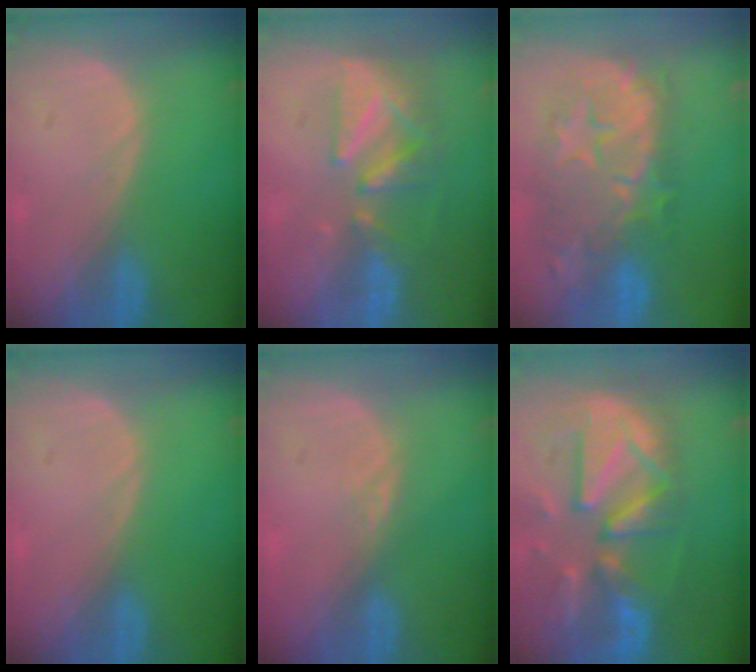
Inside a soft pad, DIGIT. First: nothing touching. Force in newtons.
{"total": 8.7, "press": 7.7, "slide": 3.9}
{"total": 11.7, "press": 10.7, "slide": 4.8}
{"total": 0.0}
{"total": 1.5, "press": 1.3, "slide": 0.8}
{"total": 13.0, "press": 11.3, "slide": 6.4}